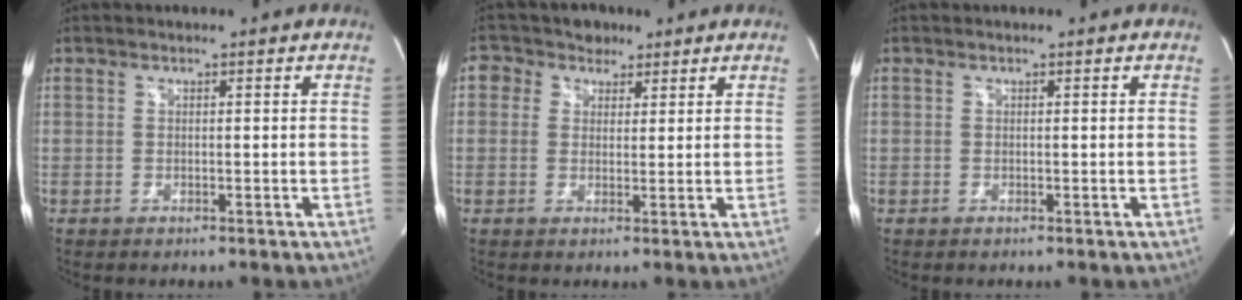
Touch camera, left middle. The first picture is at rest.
{"total": 4.4, "force": [2.4, 3.7, 0.8], "torque": [-0.018, 0.025, 0.041]}
{"total": 0.0}